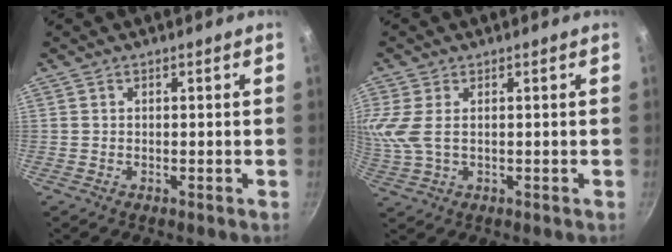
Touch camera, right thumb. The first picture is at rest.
{"total": 5.9, "force": [1.1, 3.2, 4.8], "torque": [-0.111, -0.001, 0.025]}